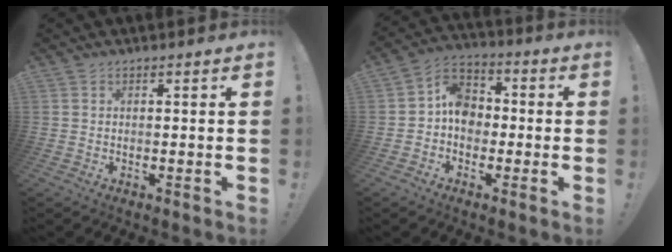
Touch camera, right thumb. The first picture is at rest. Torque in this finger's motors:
{"motor_torque": [0.07, 0.04, 0.52, -0.03, 0.03]}